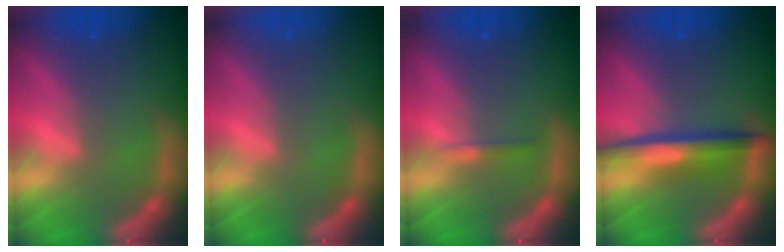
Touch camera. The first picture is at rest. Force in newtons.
{"total": 0.0}
{"total": 0.9}
{"total": 5.0}